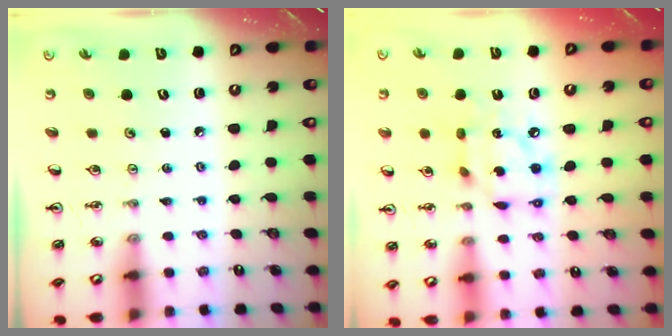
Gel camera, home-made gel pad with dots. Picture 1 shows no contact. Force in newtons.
{"total": 10.9, "press": 10.9, "slide": 0.9}